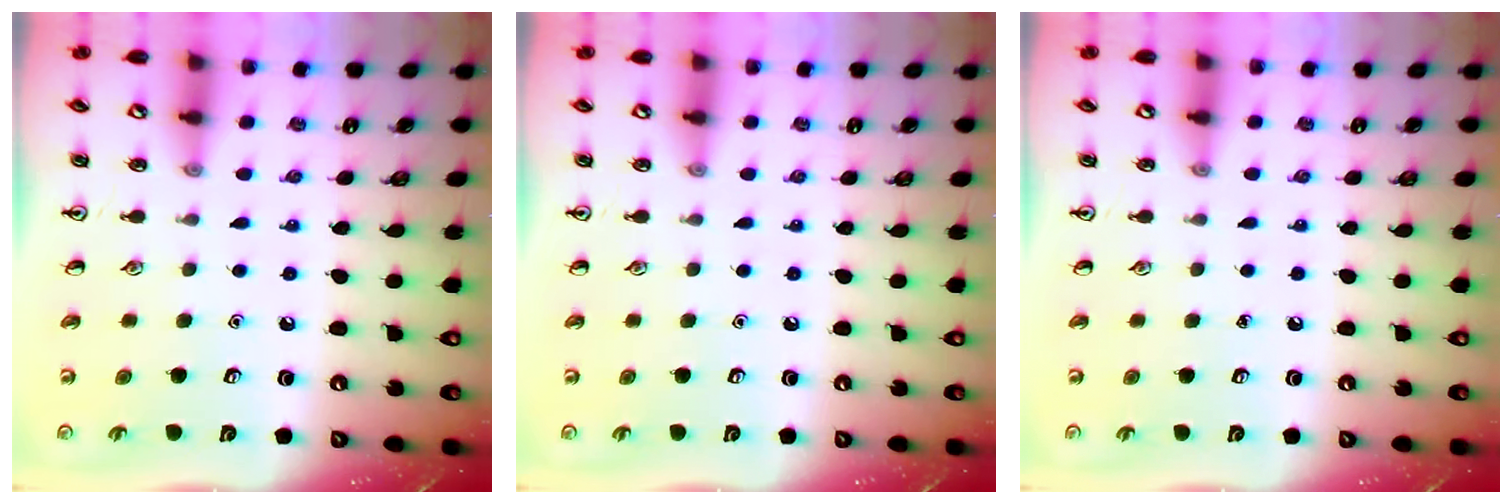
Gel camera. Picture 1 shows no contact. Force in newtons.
{"total": 0.0}
{"total": 0.0}